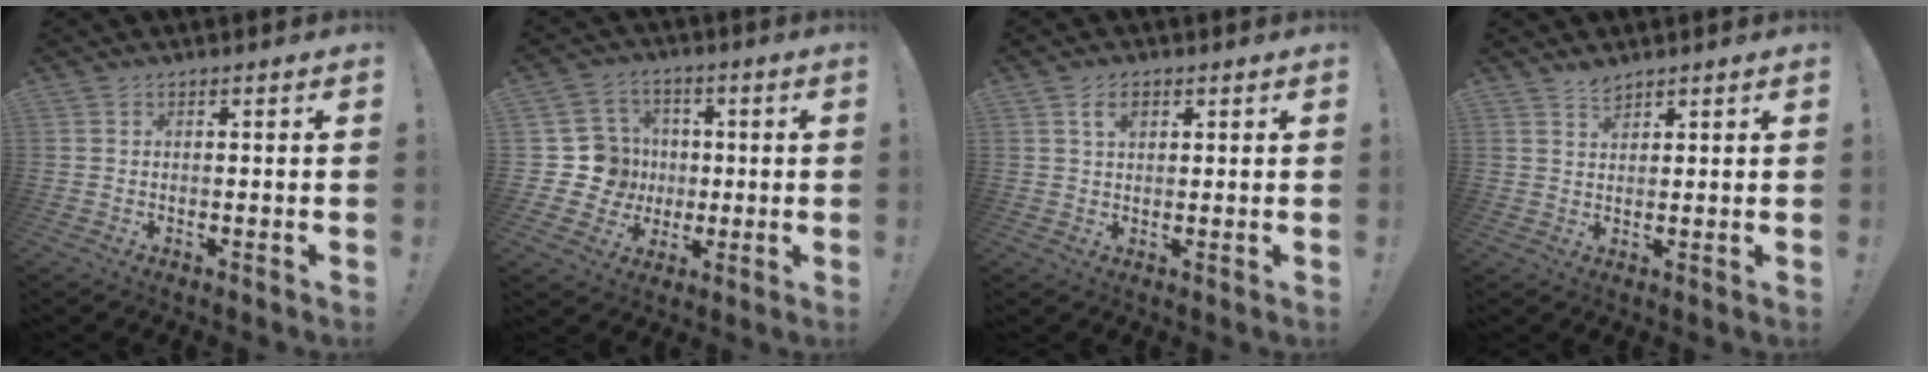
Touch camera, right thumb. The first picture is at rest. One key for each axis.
{"total": 12.1, "fx": -0.9, "fy": 11.6, "fz": 3.4, "tx": -0.035, "ty": 0.013, "tz": -0.002}
{"total": 3.6, "fx": 1.5, "fy": 2.2, "fz": 2.4, "tx": -0.043, "ty": 0.002, "tz": 0.025}
{"total": 2.5, "fx": 2.3, "fy": 0.9, "fz": 0.7, "tx": -0.005, "ty": -0.015, "tz": 0.040}